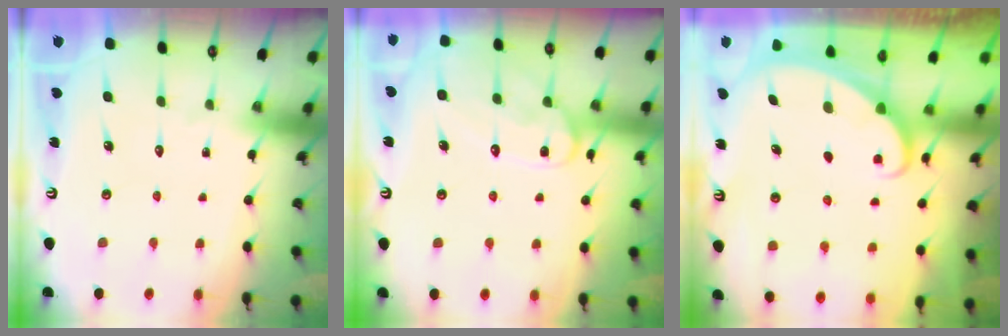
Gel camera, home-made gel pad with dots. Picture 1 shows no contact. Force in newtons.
{"total": 13.5, "press": 13.5, "slide": 1.1}
{"total": 1.5, "press": 1.5, "slide": 0.1}